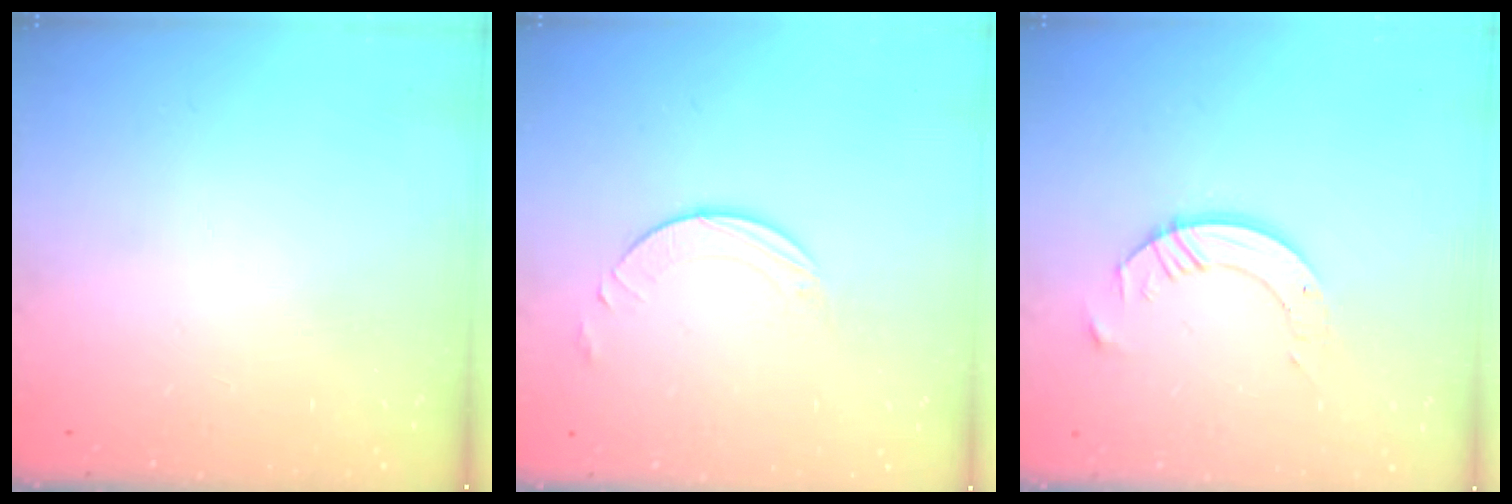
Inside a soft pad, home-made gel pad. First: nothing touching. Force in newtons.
{"total": 2.7, "press": 2.7, "slide": 0.2}
{"total": 8.0, "press": 7.9, "slide": 0.7}